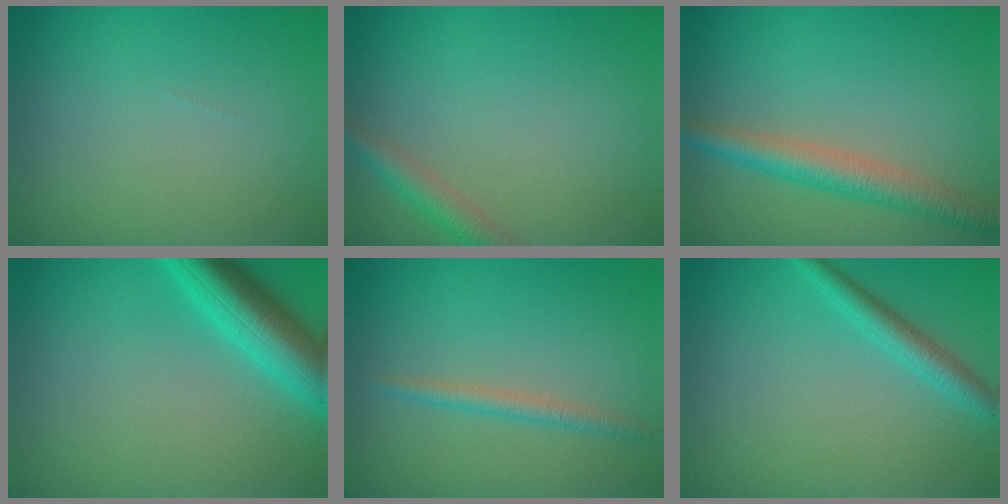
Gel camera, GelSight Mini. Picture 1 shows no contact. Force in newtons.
{"total": 2.4, "press": 2.4, "slide": 0.1}
{"total": 4.2, "press": 4.2, "slide": 0.0}
{"total": 6.6, "press": 6.6, "slide": 0.3}
{"total": 1.7, "press": 1.7, "slide": 0.0}
{"total": 2.6, "press": 2.5, "slide": 0.1}